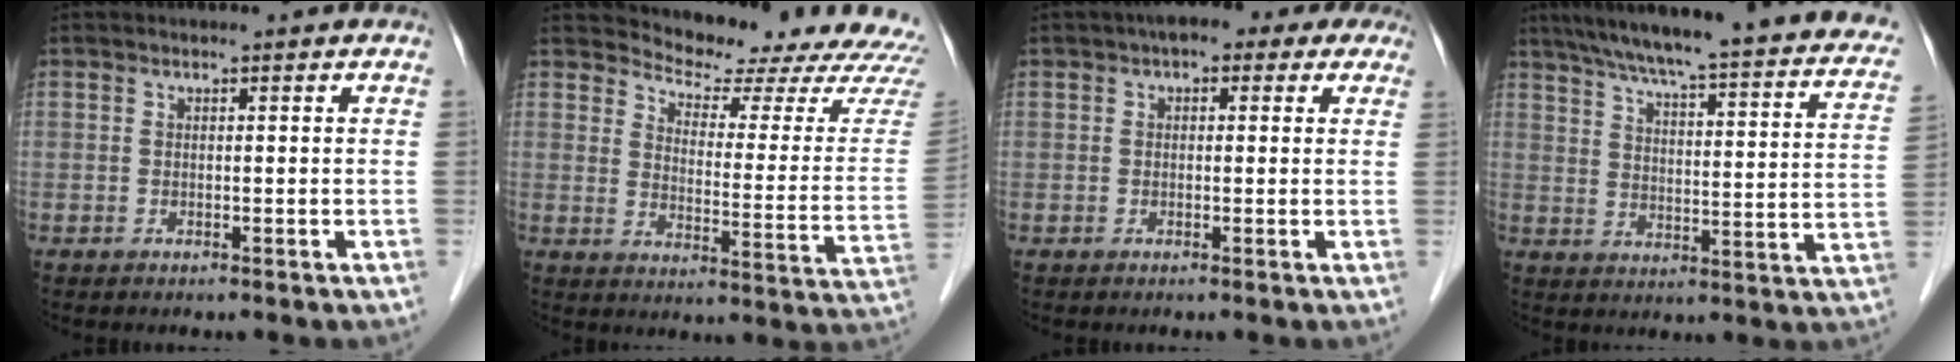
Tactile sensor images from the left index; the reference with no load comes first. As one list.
[{"total": 17.4, "force": [16.9, 1.8, 3.8], "torque": [-0.043, -0.096, 0.192]}, {"total": 6.6, "force": [4.0, 3.4, 4.0], "torque": [-0.040, 0.040, 0.043]}, {"total": 28.9, "force": [24.3, 3.6, 15.2], "torque": [-0.223, -0.029, 0.295]}]